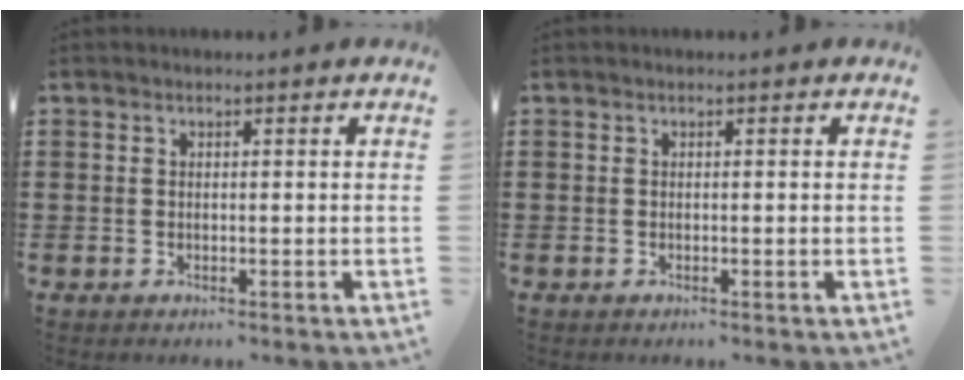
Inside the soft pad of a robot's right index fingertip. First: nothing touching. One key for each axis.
{"total": 0.0}